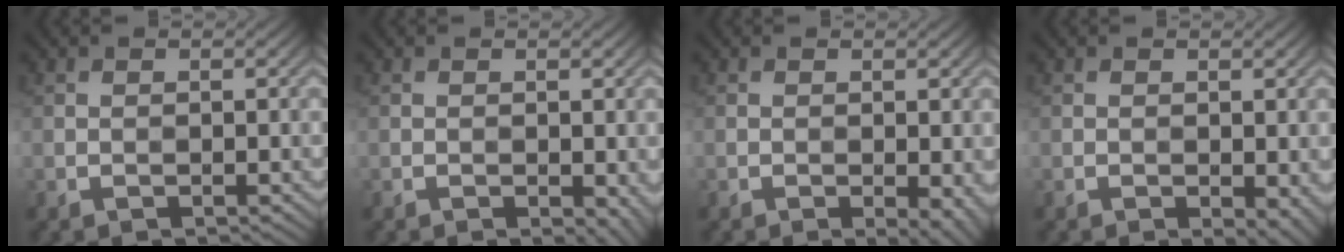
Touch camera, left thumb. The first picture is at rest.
{"total": 2.1, "force": [-0.7, 1.1, 1.6], "torque": [-0.020, -0.010, -0.005]}
{"total": 2.5, "force": [-0.8, 0.9, 2.2], "torque": [-0.028, -0.006, -0.007]}
{"total": 2.6, "force": [-0.9, 1.2, 2.1], "torque": [-0.025, -0.007, -0.009]}